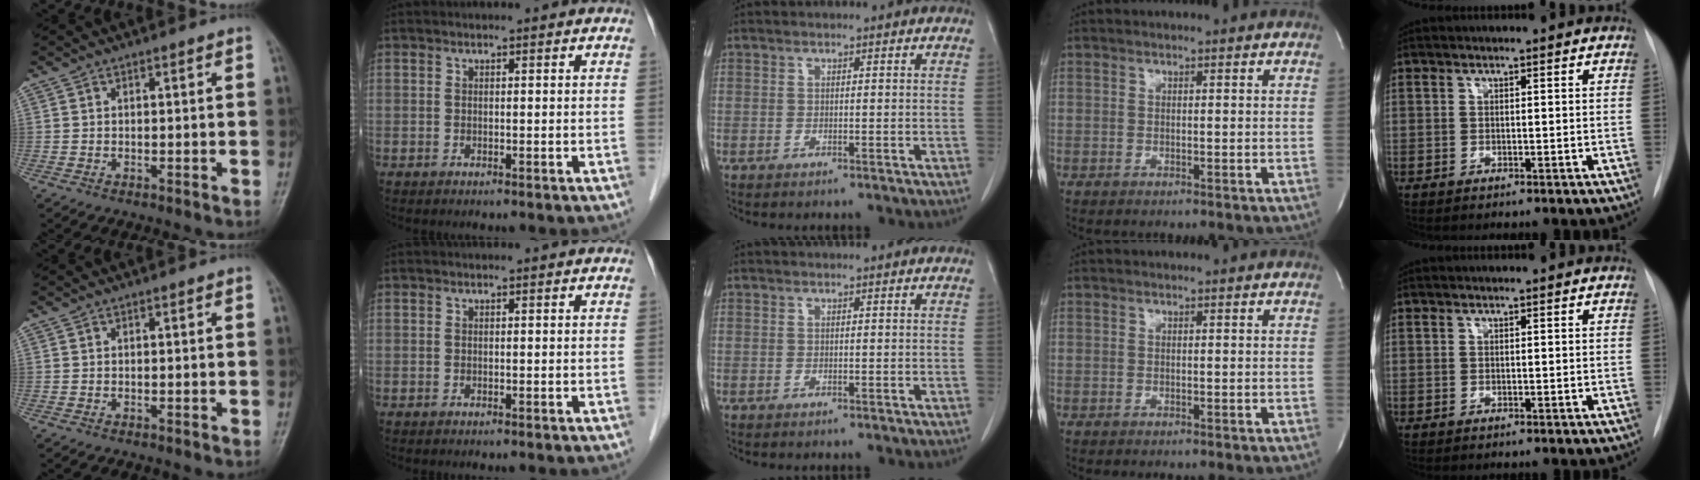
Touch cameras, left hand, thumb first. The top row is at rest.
{}